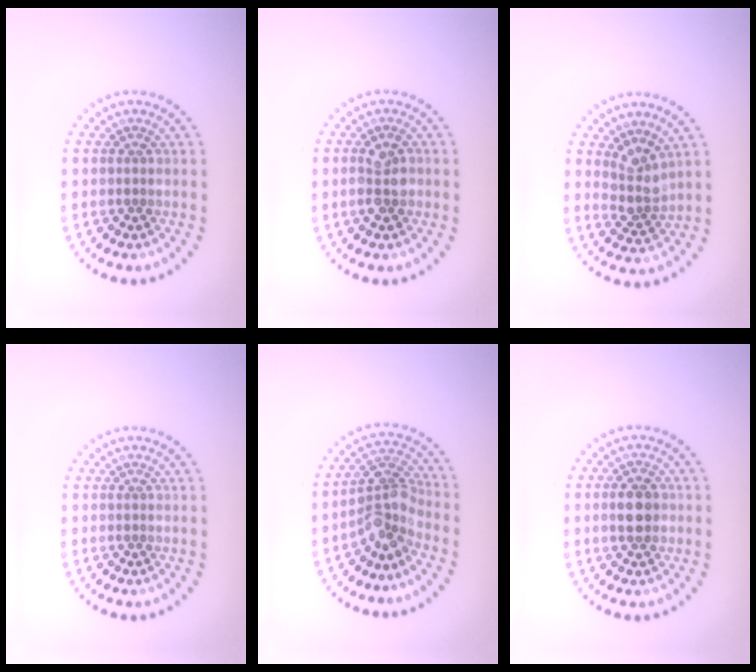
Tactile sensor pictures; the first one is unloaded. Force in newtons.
{"total": 2.5, "press": 2.4, "slide": 0.4}
{"total": 2.8, "press": 2.1, "slide": 1.8}
{"total": 0.0}
{"total": 3.7, "press": 3.1, "slide": 2.1}
{"total": 3.2, "press": 3.2, "slide": 0.1}